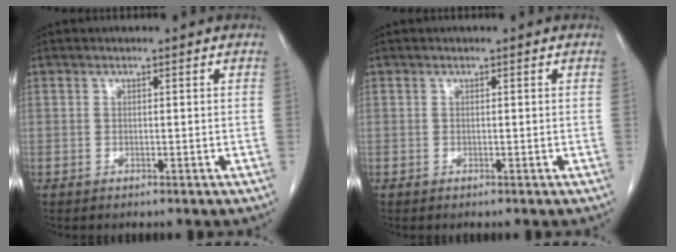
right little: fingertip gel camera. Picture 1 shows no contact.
{"total": 0.0}